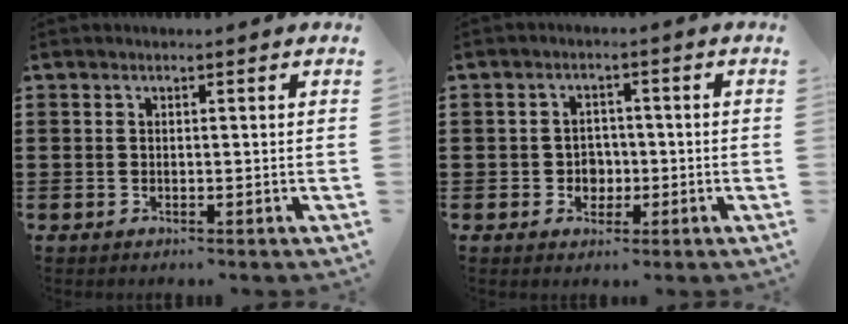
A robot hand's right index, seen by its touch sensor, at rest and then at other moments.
{"total": 3.0, "force": [-0.9, 2.7, 0.9], "torque": [-0.026, 0.003, -0.021]}